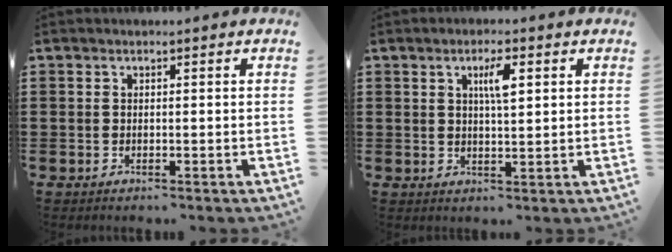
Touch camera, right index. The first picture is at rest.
{"total": 4.0, "force": [1.4, 1.0, 3.6], "torque": [-0.068, 0.006, 0.019]}